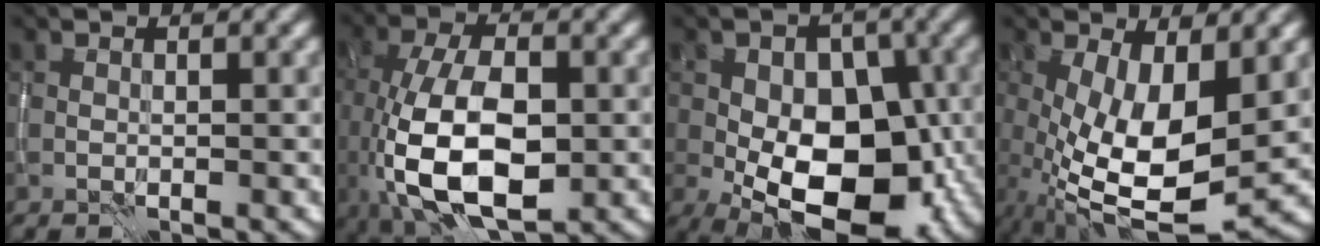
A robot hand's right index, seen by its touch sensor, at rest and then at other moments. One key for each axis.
{"total": 10.9, "fx": -2.6, "fy": 5.5, "fz": 9.1, "tx": -0.183, "ty": -0.013, "tz": -0.044}
{"total": 14.0, "fx": -3.6, "fy": 8.1, "fz": 10.8, "tx": -0.149, "ty": -0.004, "tz": -0.058}
{"total": 10.7, "fx": -0.9, "fy": 4.3, "fz": 9.7, "tx": -0.180, "ty": -0.019, "tz": -0.010}